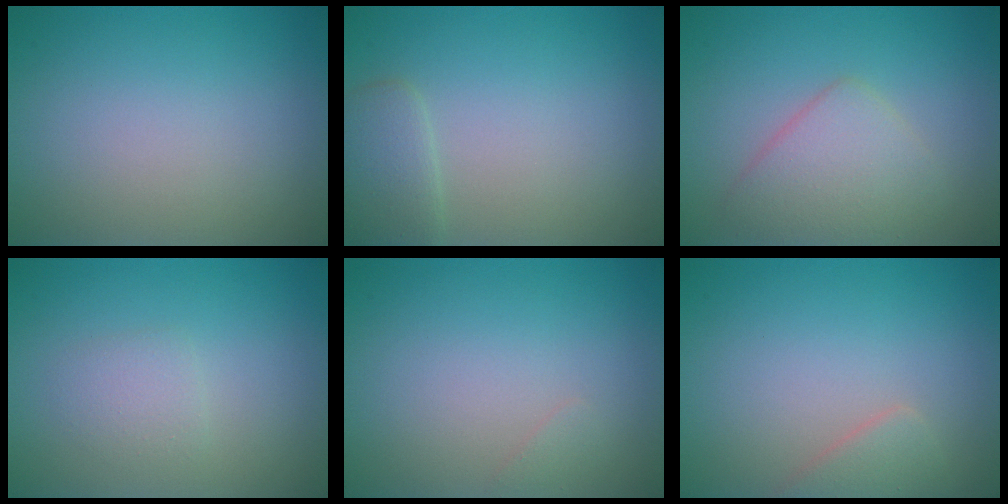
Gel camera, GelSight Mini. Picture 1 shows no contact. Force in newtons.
{"total": 2.1, "press": 2.1, "slide": 0.1}
{"total": 3.7, "press": 3.7, "slide": 0.0}
{"total": 1.6, "press": 1.6, "slide": 0.1}
{"total": 0.5, "press": 0.5, "slide": 0.1}
{"total": 1.8, "press": 1.8, "slide": 0.1}